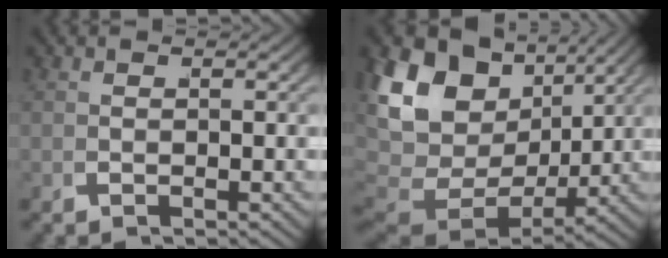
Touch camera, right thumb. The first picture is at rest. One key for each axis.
{"total": 12.9, "fx": 1.2, "fy": 8.8, "fz": 9.5, "tx": -0.221, "ty": -0.042, "tz": 0.037}